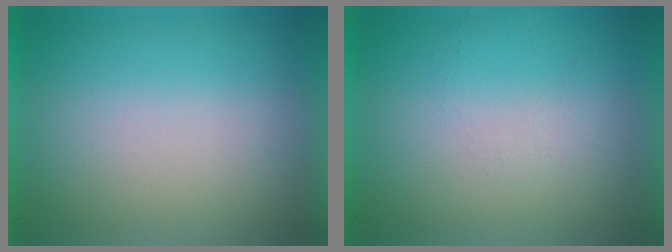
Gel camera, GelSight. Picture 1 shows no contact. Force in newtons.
{"total": 1.1}